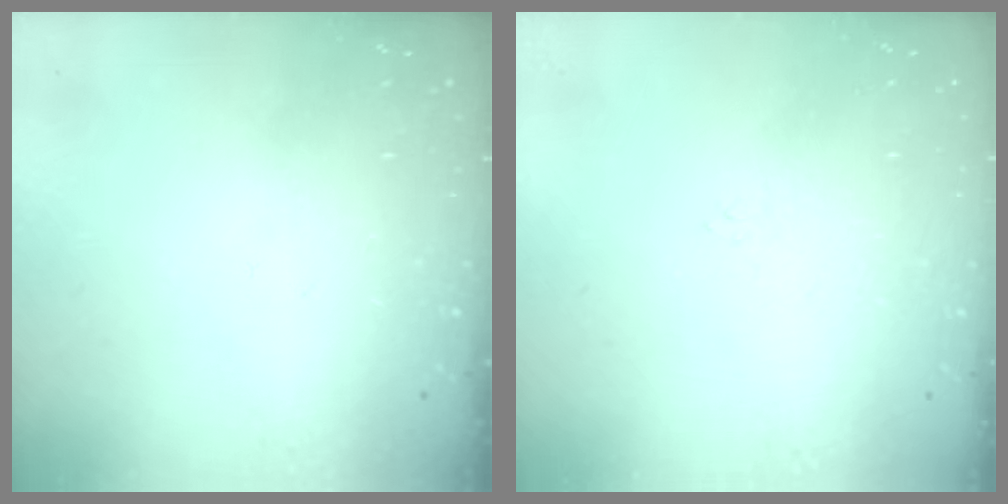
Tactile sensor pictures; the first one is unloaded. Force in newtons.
{"total": 2.9, "press": 2.9, "slide": 0.3}